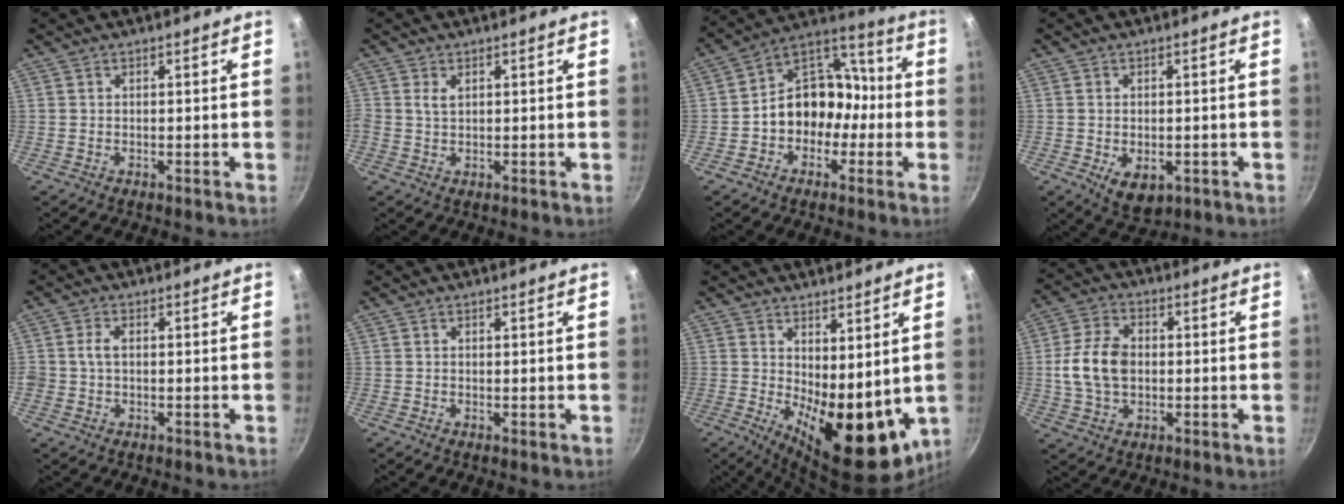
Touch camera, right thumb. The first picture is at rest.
{"total": 2.0, "force": [0.7, 1.3, 1.3], "torque": [-0.025, -0.001, 0.012]}
{"total": 13.7, "force": [-2.7, 11.1, 7.5], "torque": [-0.056, 0.065, -0.058]}
{"total": 6.2, "force": [-1.6, 4.0, 4.4], "torque": [-0.055, -0.005, -0.013]}
{"total": 2.7, "force": [0.0, 1.8, 1.9], "torque": [-0.033, 0.009, -0.001]}
{"total": 0.0}
{"total": 15.2, "force": [0.8, 7.0, 13.5], "torque": [-0.150, -0.031, 0.032]}
{"total": 10.3, "force": [0.0, 7.2, 7.3], "torque": [-0.128, 0.018, -0.006]}